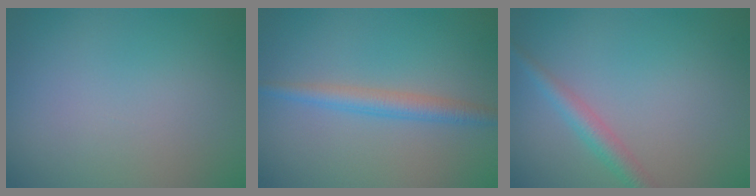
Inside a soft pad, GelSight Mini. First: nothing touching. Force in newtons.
{"total": 2.6, "press": 2.6, "slide": 0.0}
{"total": 2.3, "press": 2.3, "slide": 0.1}